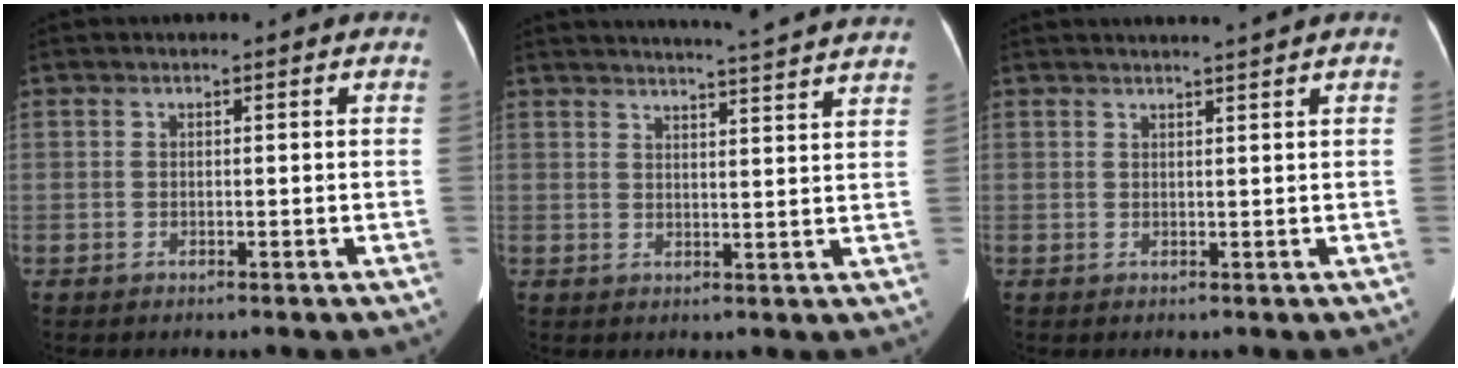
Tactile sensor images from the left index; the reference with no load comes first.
{"total": 15.7, "force": [14.7, -1.3, 5.2], "torque": [-0.088, -0.038, 0.172]}
{"total": 3.3, "force": [2.9, -1.0, 1.3], "torque": [-0.012, 0.005, 0.038]}